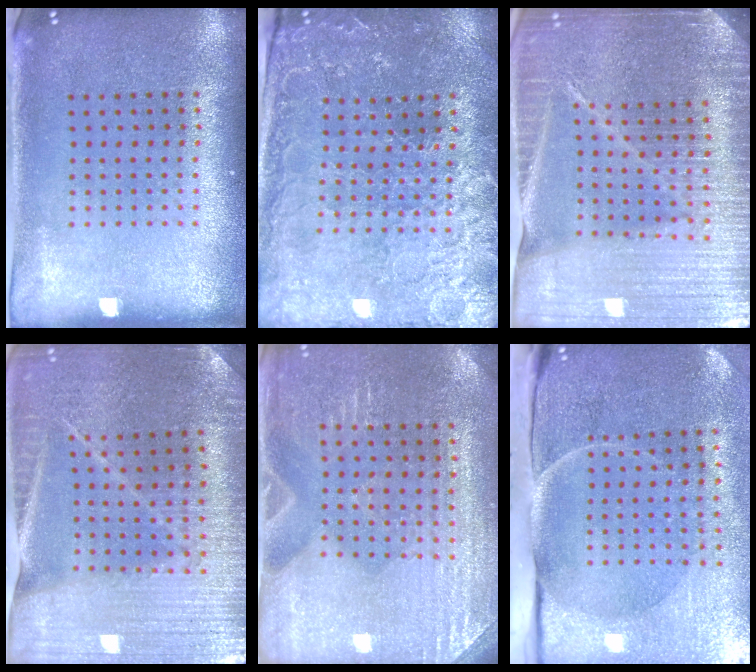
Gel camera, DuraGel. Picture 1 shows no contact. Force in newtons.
{"total": 1.7, "press": 1.7, "slide": 0.3}
{"total": 5.3, "press": 4.7, "slide": 2.4}
{"total": 3.0, "press": 3.0, "slide": 0.3}
{"total": 3.0, "press": 3.0, "slide": 0.2}
{"total": 4.9, "press": 3.9, "slide": 2.9}